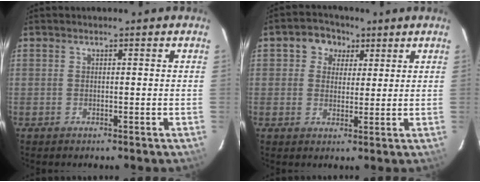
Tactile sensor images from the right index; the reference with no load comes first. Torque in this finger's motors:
{"motor_torque": [0.02, 0.00, 0.03, 0.03]}